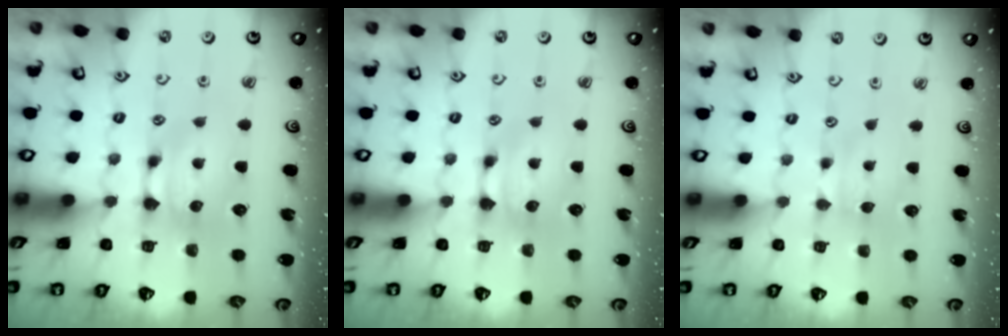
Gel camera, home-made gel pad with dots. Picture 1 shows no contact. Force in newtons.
{"total": 0.0}
{"total": 2.1, "press": 2.1, "slide": 0.5}